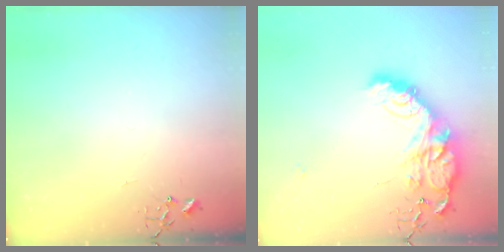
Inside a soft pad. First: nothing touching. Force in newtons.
{"total": 16.9, "press": 16.9, "slide": 0.5}